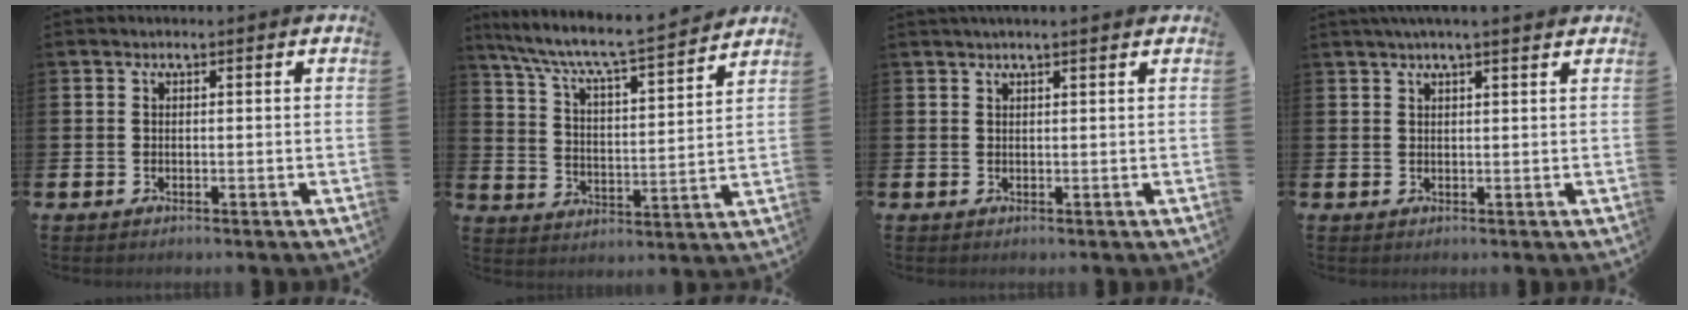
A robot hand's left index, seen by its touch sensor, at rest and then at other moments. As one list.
[{"total": 7.6, "force": [7.0, 0.2, 2.9], "torque": [-0.093, -0.057, 0.115]}, {"total": 1.3, "force": [1.1, -0.1, 0.6], "torque": [-0.011, 0.001, 0.020]}, {"total": 2.4, "force": [2.1, -0.1, 1.2], "torque": [-0.026, -0.003, 0.039]}]